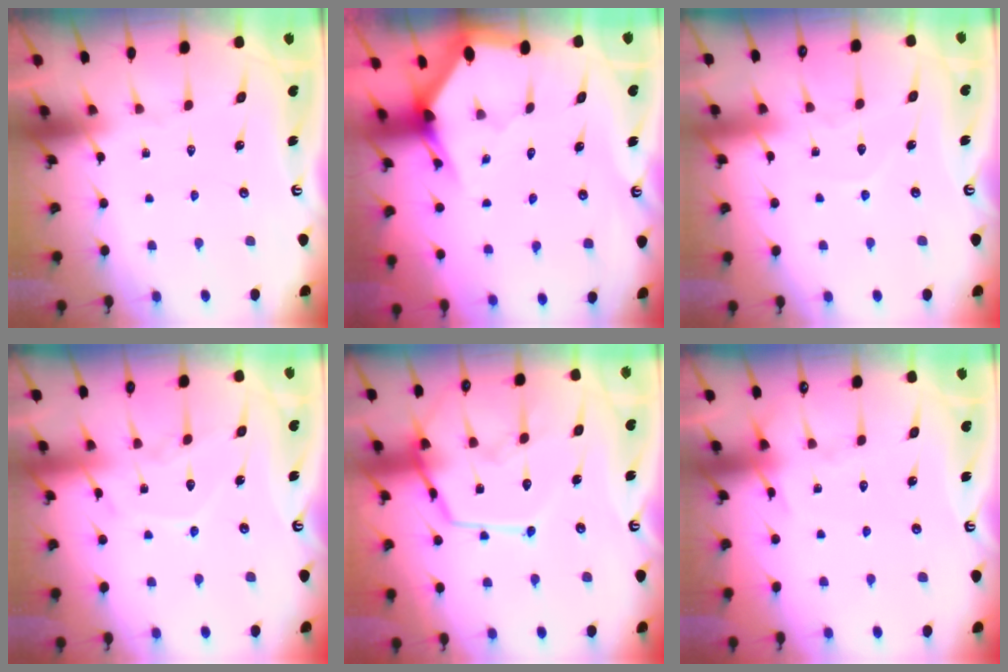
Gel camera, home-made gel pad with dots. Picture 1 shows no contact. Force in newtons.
{"total": 2.8, "press": 2.8, "slide": 0.1}
{"total": 5.0, "press": 5.0, "slide": 0.4}
{"total": 9.4, "press": 9.4, "slide": 0.2}
{"total": 15.2, "press": 15.1, "slide": 1.4}
{"total": 3.8, "press": 3.8, "slide": 0.6}